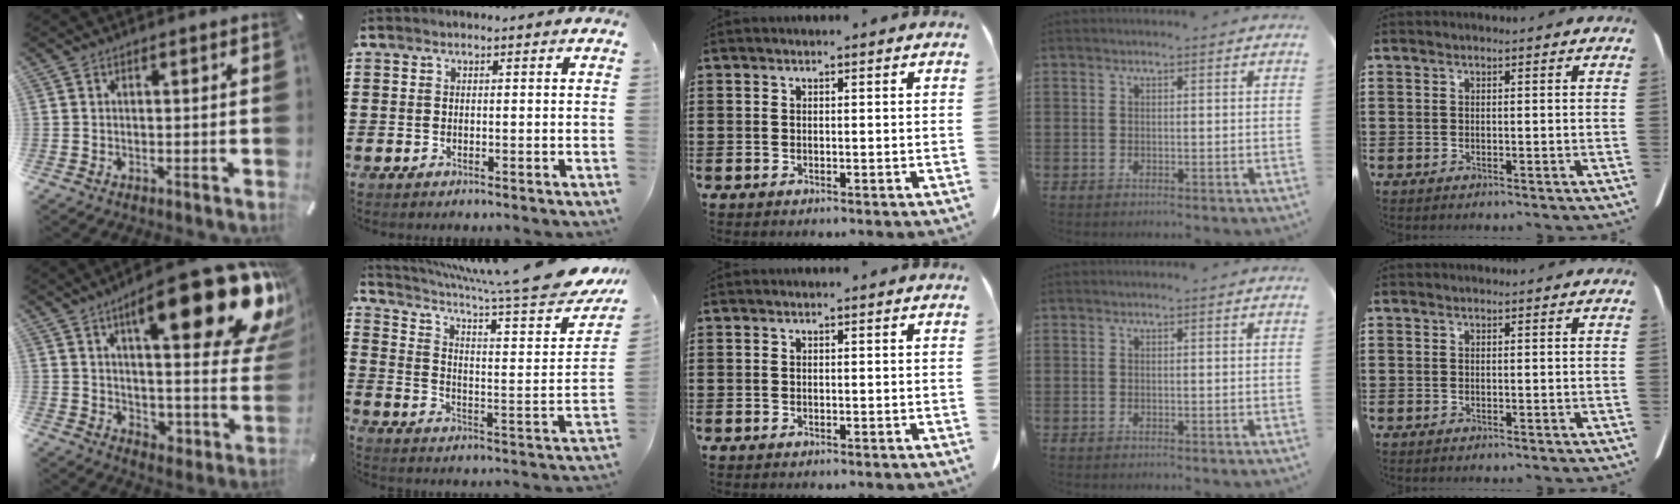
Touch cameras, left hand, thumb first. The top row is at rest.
{"thumb": {"total": 25.3, "force": [14.1, 10.1, 18.4], "torque": [-0.237, -0.094, 0.230]}, "index": {"total": 10.6, "force": [8.3, 0.6, 6.6], "torque": [-0.127, -0.065, 0.129]}}